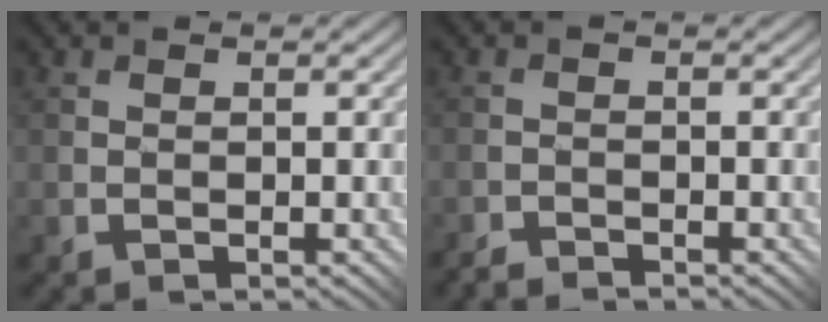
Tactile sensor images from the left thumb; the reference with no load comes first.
{"total": 1.8, "force": [-1.7, -0.3, -0.3], "torque": [0.005, 0.004, -0.038]}